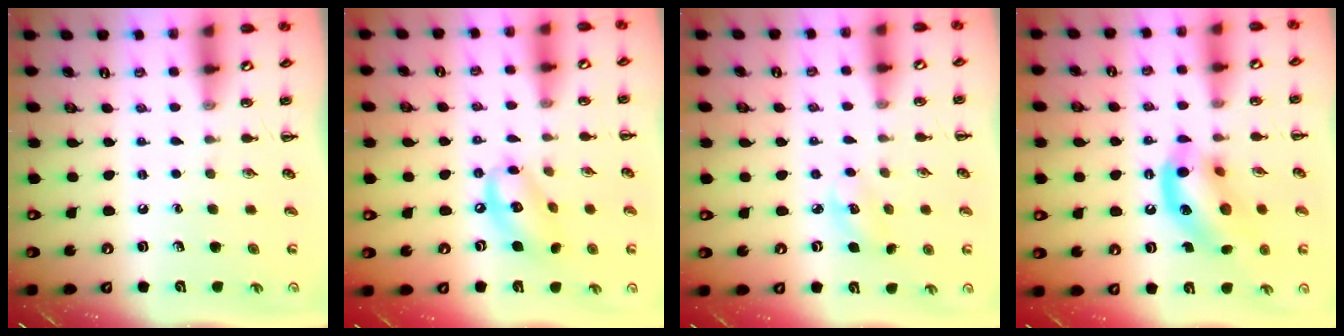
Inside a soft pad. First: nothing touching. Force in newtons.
{"total": 11.2, "press": 11.0, "slide": 2.3}
{"total": 3.8, "press": 3.7, "slide": 1.0}
{"total": 13.9, "press": 13.7, "slide": 2.5}